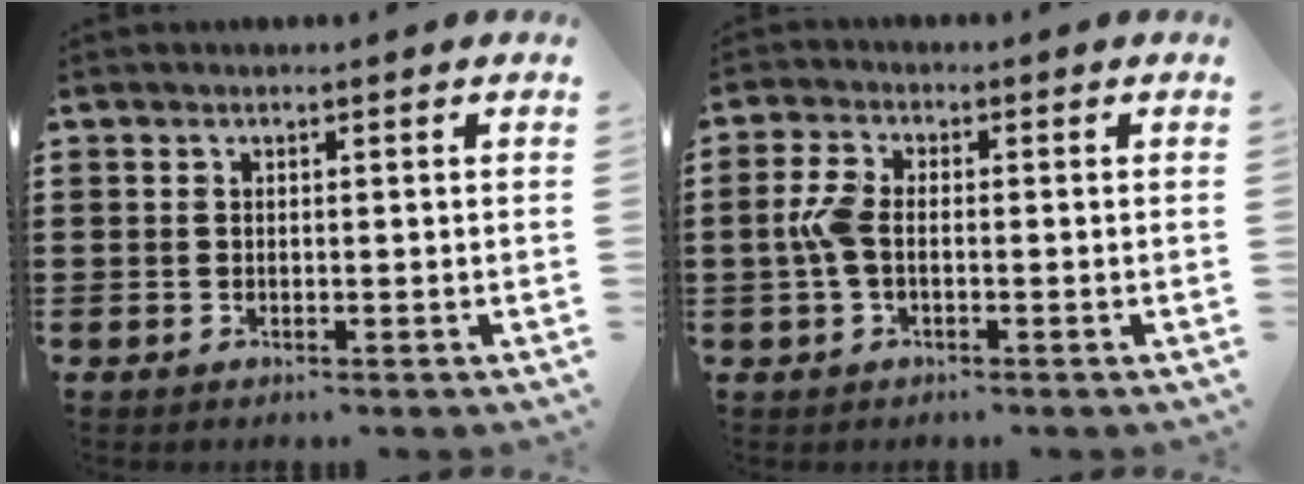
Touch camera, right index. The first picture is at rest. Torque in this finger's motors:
{"motor_torque": [0.98, -0.11, 0.50, 0.14]}